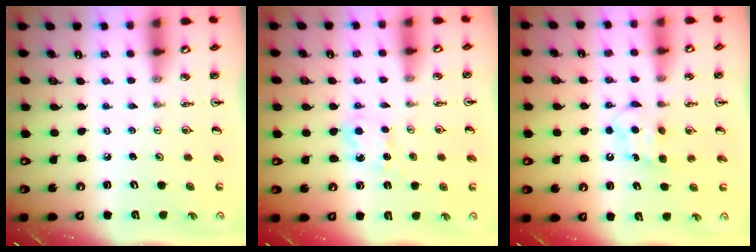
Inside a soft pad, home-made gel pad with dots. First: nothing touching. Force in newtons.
{"total": 5.3, "press": 5.2, "slide": 0.9}
{"total": 5.9, "press": 5.8, "slide": 0.6}